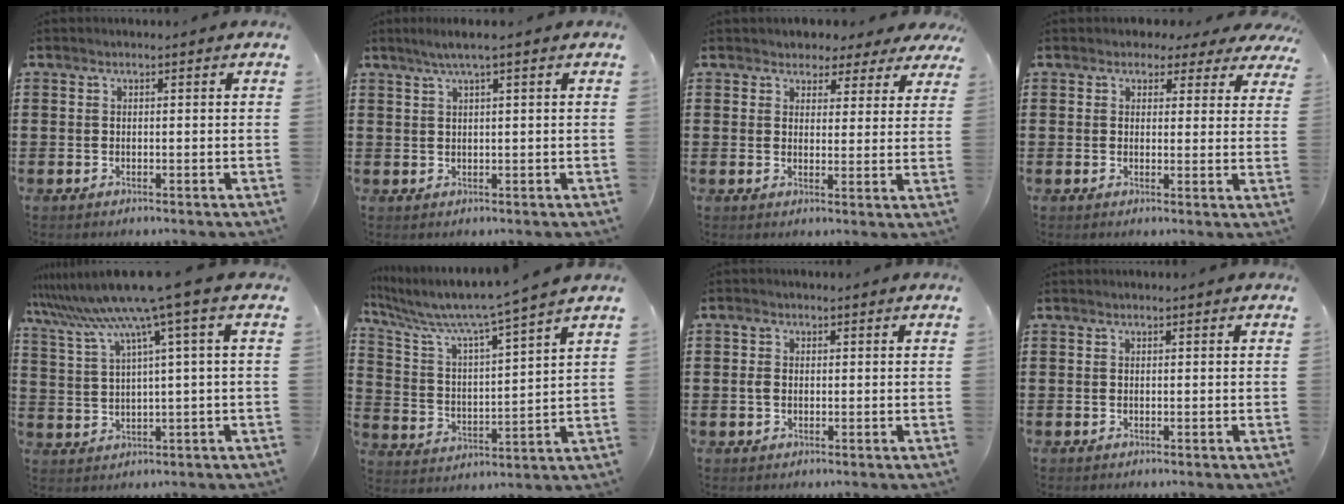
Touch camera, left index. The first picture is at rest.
{"total": 2.4, "force": [1.2, -0.2, 2.1], "torque": [-0.041, 0.000, 0.020]}
{"total": 3.3, "force": [2.7, 1.9, 0.3], "torque": [-0.015, -0.005, 0.046]}
{"total": 2.6, "force": [1.9, 1.6, 0.7], "torque": [-0.016, 0.000, 0.033]}
{"total": 9.1, "force": [5.5, -1.1, 7.2], "torque": [-0.171, -0.037, 0.084]}
{"total": 6.6, "force": [5.7, -0.2, 3.4], "torque": [-0.094, -0.046, 0.087]}
{"total": 1.8, "force": [0.0, 1.6, 0.9], "torque": [-0.019, 0.007, -0.002]}
{"total": 0.0}